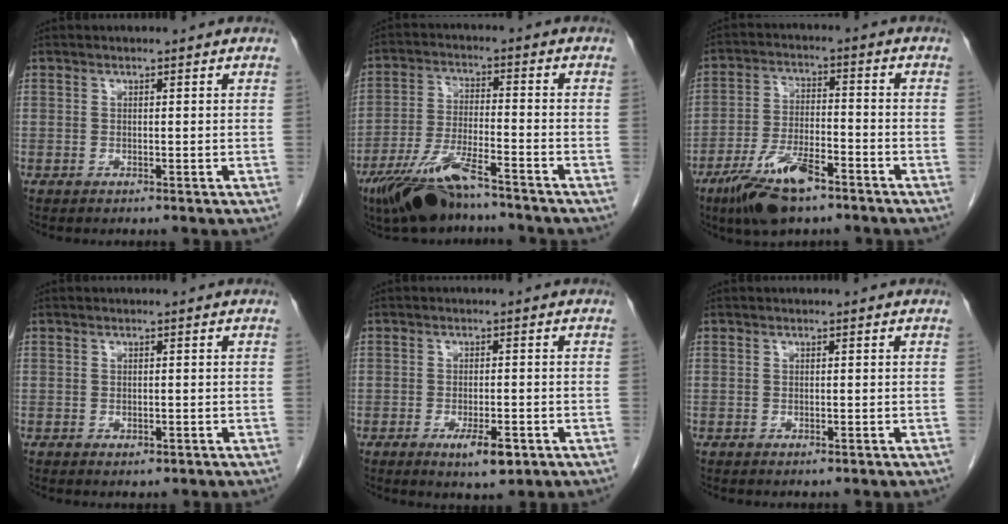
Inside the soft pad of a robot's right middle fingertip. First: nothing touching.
{"total": 10.7, "force": [-8.2, 1.9, 6.6], "torque": [-0.130, -0.023, -0.148]}
{"total": 10.6, "force": [-7.0, 3.2, 7.3], "torque": [-0.144, -0.010, -0.124]}
{"total": 1.2, "force": [-0.6, 0.7, 0.8], "torque": [-0.014, -0.002, -0.002]}
{"total": 4.7, "force": [-2.3, 1.4, 3.9], "torque": [-0.065, -0.006, -0.028]}
{"total": 0.5, "force": [-0.3, 0.2, 0.4], "torque": [-0.010, -0.002, -0.002]}